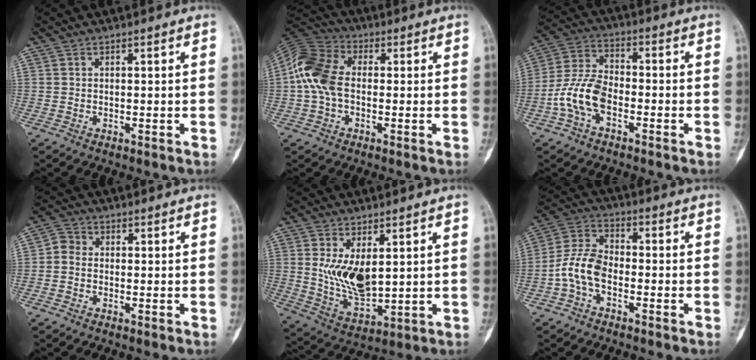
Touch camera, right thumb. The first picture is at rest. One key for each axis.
{"total": 11.6, "fx": -0.1, "fy": 7.8, "fz": 8.7, "tx": -0.181, "ty": 0.030, "tz": -0.014}
{"total": 9.8, "fx": -3.5, "fy": 5.5, "fz": 7.2, "tx": -0.150, "ty": 0.033, "tz": -0.075}
{"total": 2.8, "fx": -0.4, "fy": 2.4, "fz": 1.4, "tx": -0.016, "ty": 0.007, "tz": -0.018}
{"total": 9.7, "fx": 2.3, "fy": 5.0, "fz": 8.0, "tx": -0.138, "ty": -0.025, "tz": 0.060}
{"total": 8.2, "fx": -2.8, "fy": 4.8, "fz": 6.0, "tx": -0.119, "ty": 0.031, "tz": -0.066}